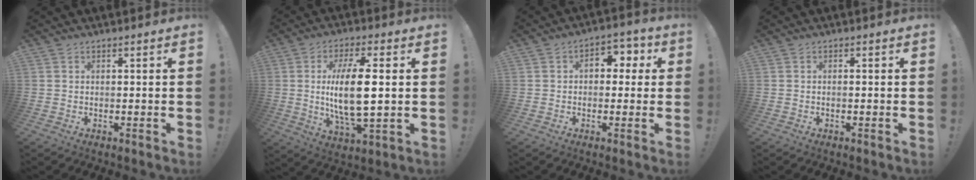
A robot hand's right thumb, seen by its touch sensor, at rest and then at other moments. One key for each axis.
{"total": 15.1, "fx": 1.0, "fy": 5.2, "fz": 14.2, "tx": -0.288, "ty": -0.012, "tz": 0.005}
{"total": 6.4, "fx": 1.0, "fy": 4.7, "fz": 4.2, "tx": -0.050, "ty": 0.001, "tz": 0.014}
{"total": 0.6, "fx": -0.5, "fy": -0.1, "fz": 0.3, "tx": -0.012, "ty": 0.003, "tz": -0.007}